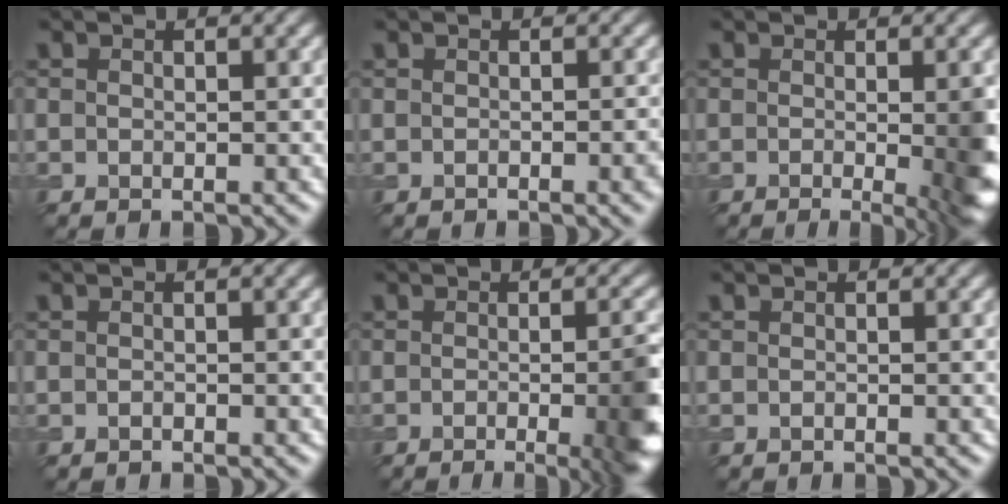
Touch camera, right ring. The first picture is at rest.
{"total": 2.0, "force": [-0.8, 0.5, 1.7], "torque": [-0.020, 0.000, -0.013]}
{"total": 7.5, "force": [-1.2, 2.3, 7.0], "torque": [-0.072, -0.013, -0.009]}
{"total": 0.0}
{"total": 8.0, "force": [-2.1, 2.8, 7.2], "torque": [-0.067, -0.011, -0.018]}
{"total": 0.0}